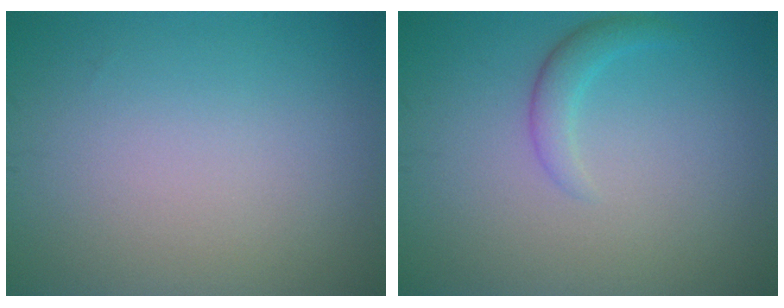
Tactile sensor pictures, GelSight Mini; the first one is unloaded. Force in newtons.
{"total": 1.8, "press": 1.8, "slide": 0.1}